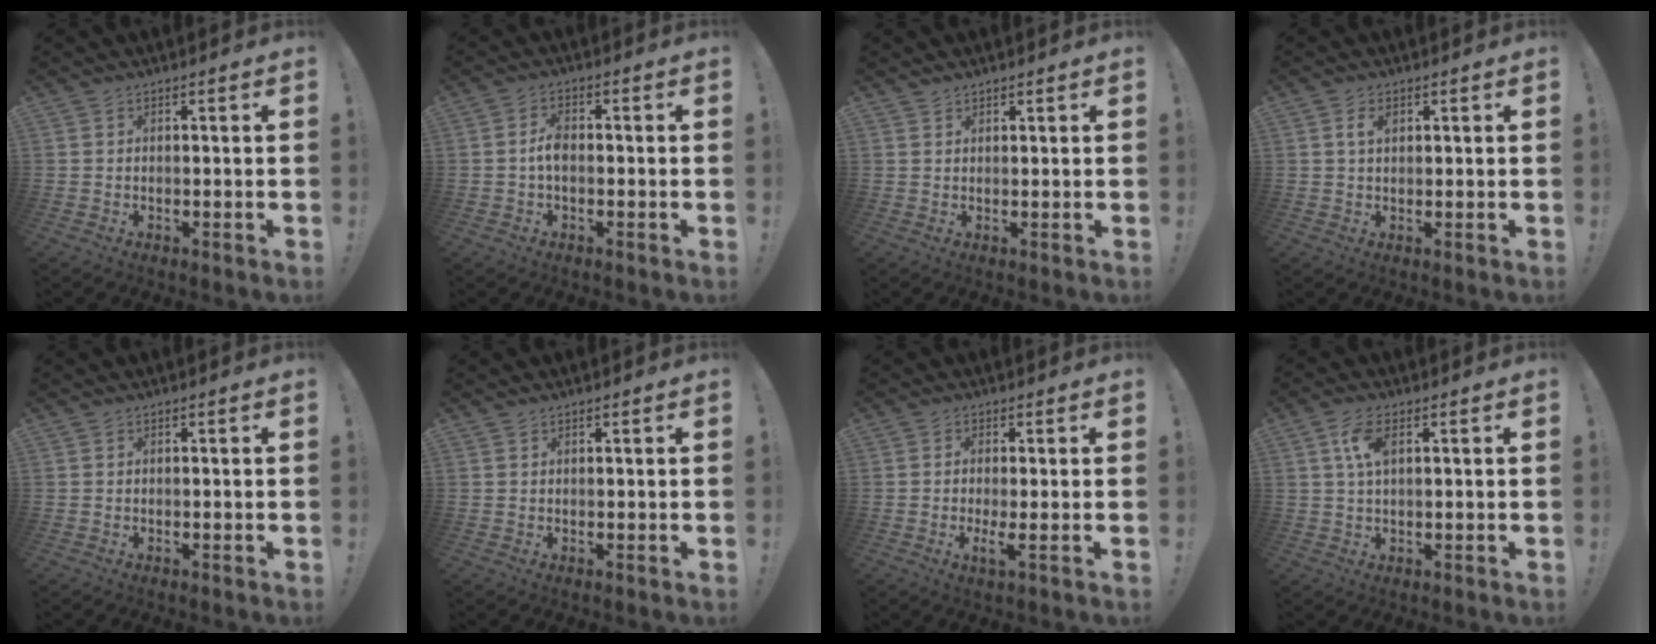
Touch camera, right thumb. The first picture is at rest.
{"total": 4.0, "force": [-0.7, 1.8, 3.5], "torque": [-0.069, 0.009, -0.014]}
{"total": 1.3, "force": [1.1, 0.6, 0.2], "torque": [0.001, -0.006, 0.021]}
{"total": 2.6, "force": [1.1, 1.5, 1.9], "torque": [-0.033, 0.001, 0.017]}
{"total": 0.0}
{"total": 0.6, "force": [0.5, 0.2, 0.0], "torque": [0.005, -0.003, 0.009]}
{"total": 3.7, "force": [-0.3, -0.1, 3.7], "torque": [-0.053, -0.017, -0.004]}
{"total": 6.0, "force": [1.9, 2.9, 4.9], "torque": [-0.090, 0.004, 0.032]}